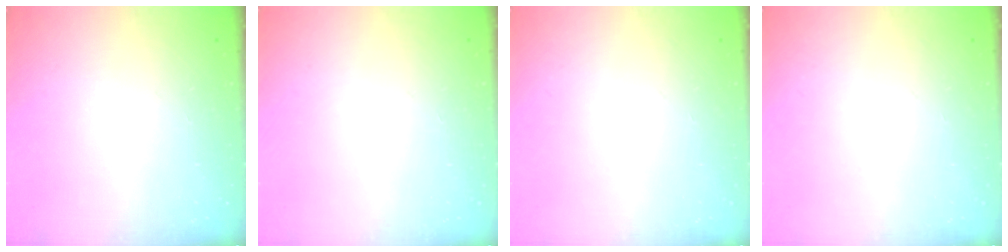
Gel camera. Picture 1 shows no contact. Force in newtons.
{"total": 0.0}
{"total": 0.0}
{"total": 0.0}